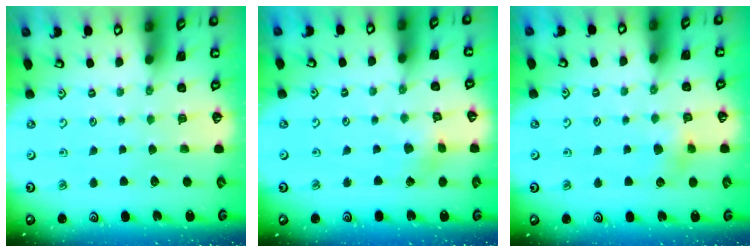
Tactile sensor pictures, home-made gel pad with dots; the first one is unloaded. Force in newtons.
{"total": 2.6, "press": 2.6, "slide": 0.2}
{"total": 5.1, "press": 5.1, "slide": 0.5}